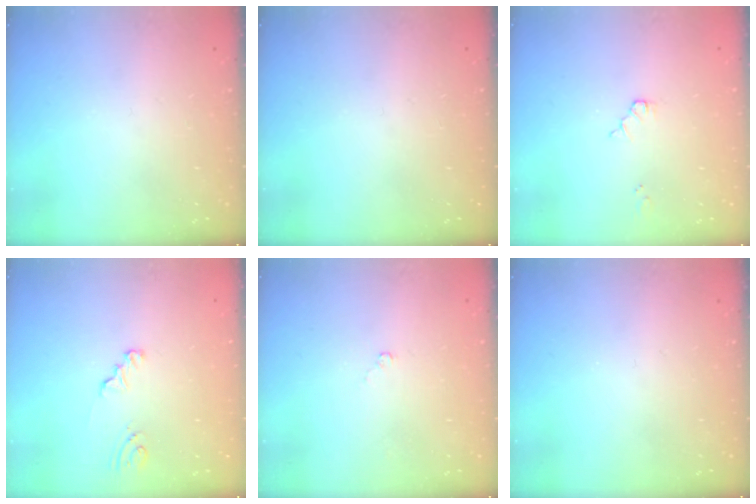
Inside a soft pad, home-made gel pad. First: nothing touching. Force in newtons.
{"total": 0.0}
{"total": 3.9, "press": 3.9, "slide": 0.5}
{"total": 2.1, "press": 2.1, "slide": 0.2}
{"total": 2.4, "press": 2.3, "slide": 0.3}
{"total": 0.0}